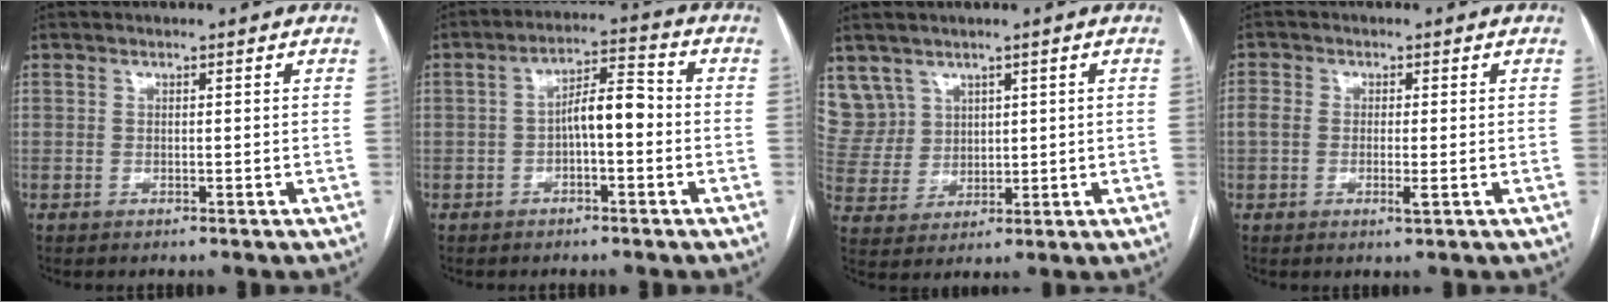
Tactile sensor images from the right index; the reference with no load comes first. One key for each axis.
{"total": 6.2, "fx": -1.0, "fy": 1.9, "fz": 5.8, "tx": -0.099, "ty": 0.027, "tz": -0.017}
{"total": 8.2, "fx": 5.0, "fy": 6.5, "fz": 0.2, "tx": -0.018, "ty": 0.025, "tz": 0.120}
{"total": 3.4, "fx": -0.7, "fy": 1.5, "fz": 3.0, "tx": -0.064, "ty": 0.001, "tz": -0.012}